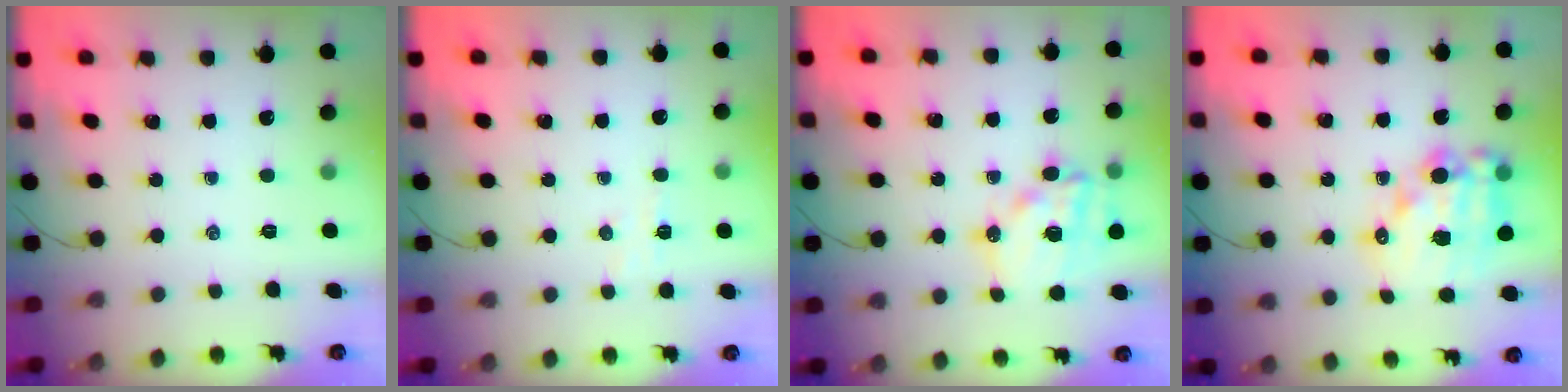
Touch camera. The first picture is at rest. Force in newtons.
{"total": 3.8, "press": 3.6, "slide": 1.1}
{"total": 14.7, "press": 14.4, "slide": 3.1}
{"total": 14.8, "press": 14.5, "slide": 3.0}